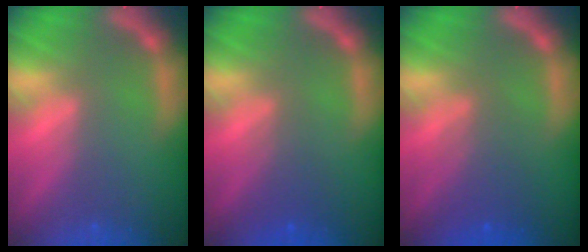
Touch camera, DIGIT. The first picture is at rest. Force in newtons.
{"total": 2.4}
{"total": 3.6}